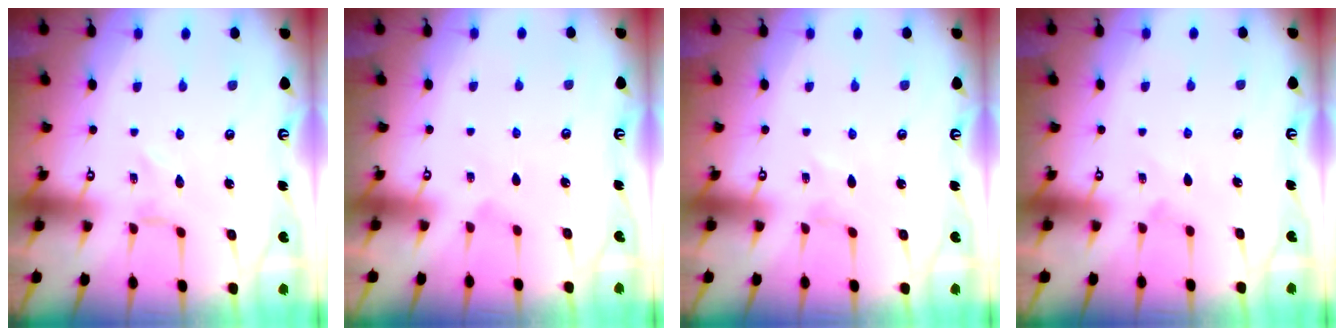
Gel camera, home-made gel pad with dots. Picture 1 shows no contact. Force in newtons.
{"total": 1.7, "press": 1.7, "slide": 0.3}
{"total": 0.6, "press": 0.5, "slide": 0.2}
{"total": 2.5, "press": 2.5, "slide": 0.4}